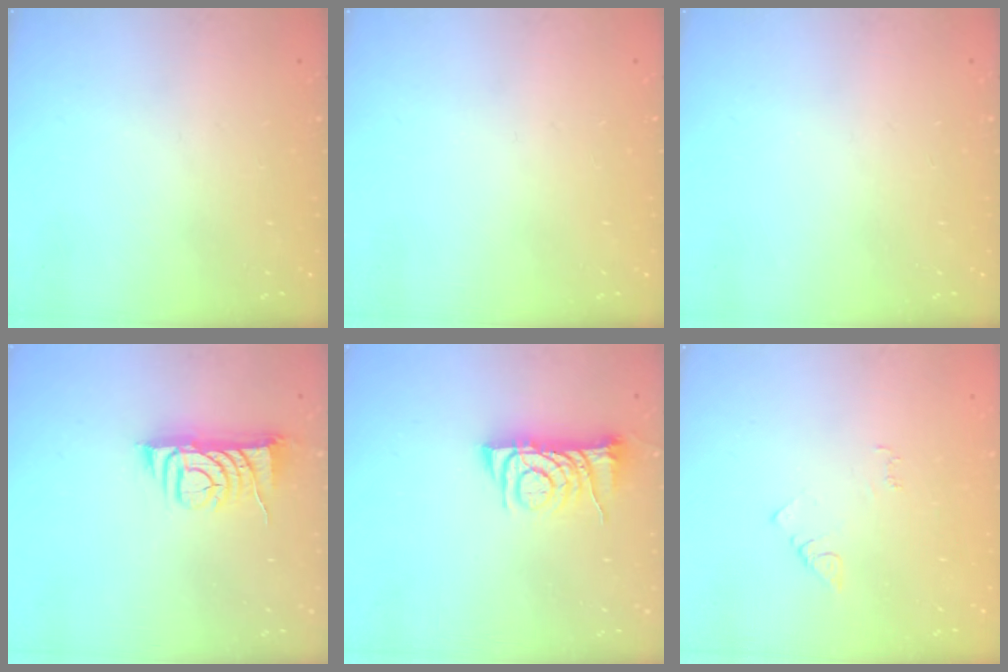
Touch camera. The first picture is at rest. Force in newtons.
{"total": 0.0}
{"total": 0.0}
{"total": 8.3, "press": 8.2, "slide": 1.0}
{"total": 7.8, "press": 7.7, "slide": 1.0}
{"total": 3.2, "press": 3.2, "slide": 0.4}